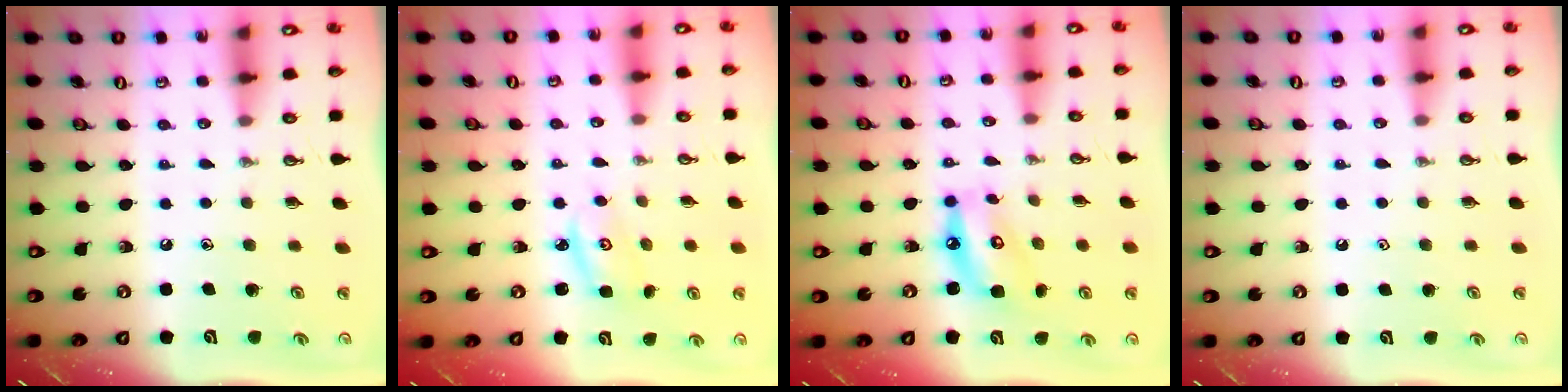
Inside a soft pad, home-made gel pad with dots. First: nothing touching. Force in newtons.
{"total": 2.9, "press": 2.9, "slide": 0.2}
{"total": 9.6, "press": 9.5, "slide": 0.8}
{"total": 0.6, "press": 0.6, "slide": 0.0}